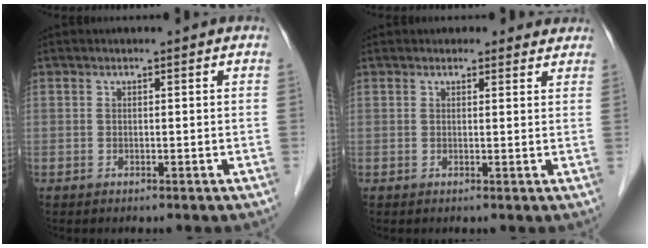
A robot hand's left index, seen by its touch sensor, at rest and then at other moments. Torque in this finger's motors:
{"motor_torque": [0.74, -0.75, 0.24, 0.04]}